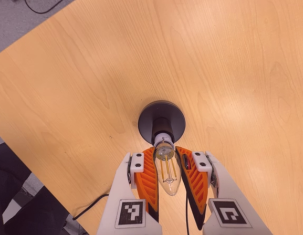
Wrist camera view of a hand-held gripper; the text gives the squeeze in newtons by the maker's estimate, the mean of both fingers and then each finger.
{"total": 17.1, "left": 16.1, "right": 18.1}